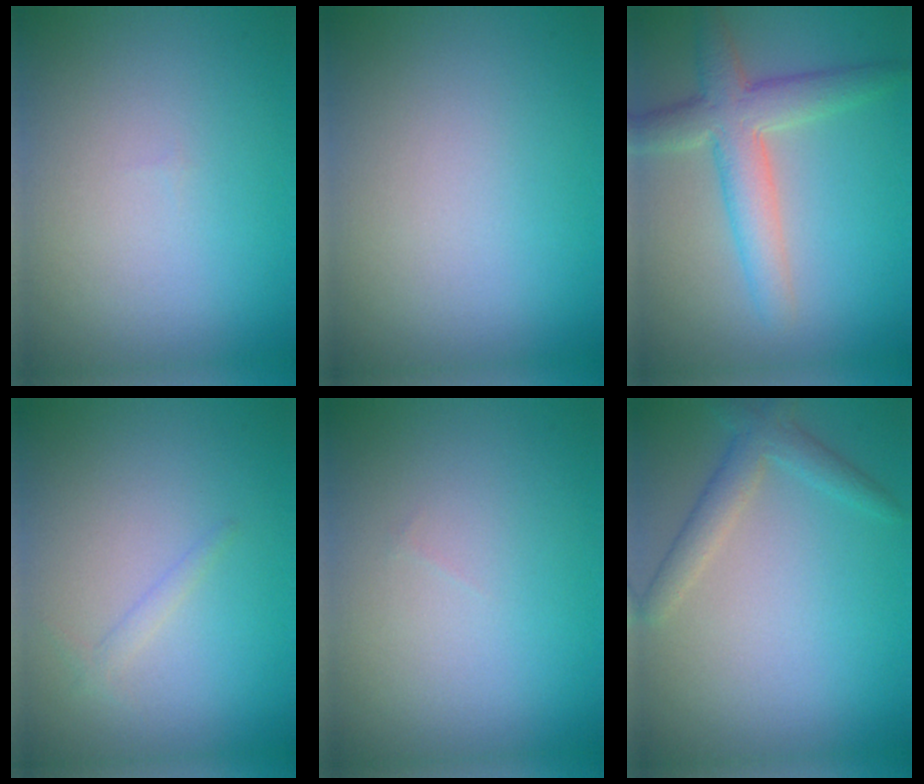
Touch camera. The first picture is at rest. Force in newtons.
{"total": 0.0}
{"total": 5.2, "press": 5.1, "slide": 0.4}
{"total": 0.9, "press": 0.9, "slide": 0.0}
{"total": 0.0}
{"total": 2.6, "press": 2.6, "slide": 0.1}